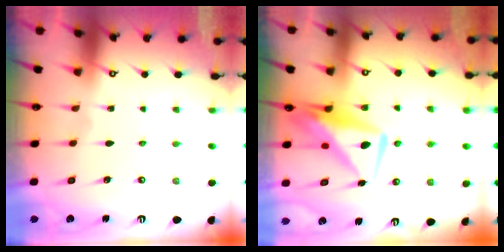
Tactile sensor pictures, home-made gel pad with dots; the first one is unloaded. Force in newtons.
{"total": 9.8, "press": 9.7, "slide": 1.3}